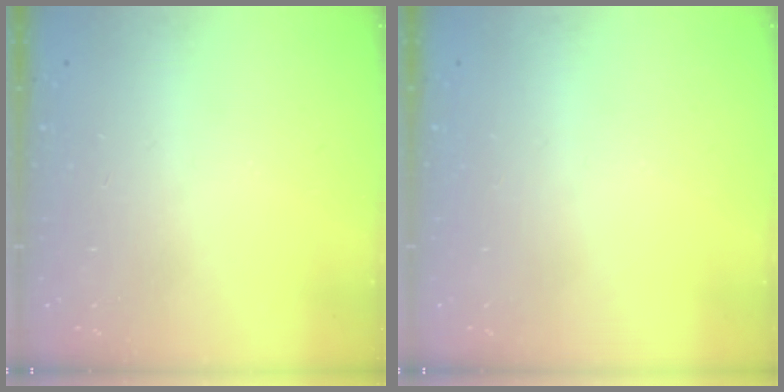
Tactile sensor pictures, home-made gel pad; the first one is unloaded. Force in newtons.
{"total": 0.0}